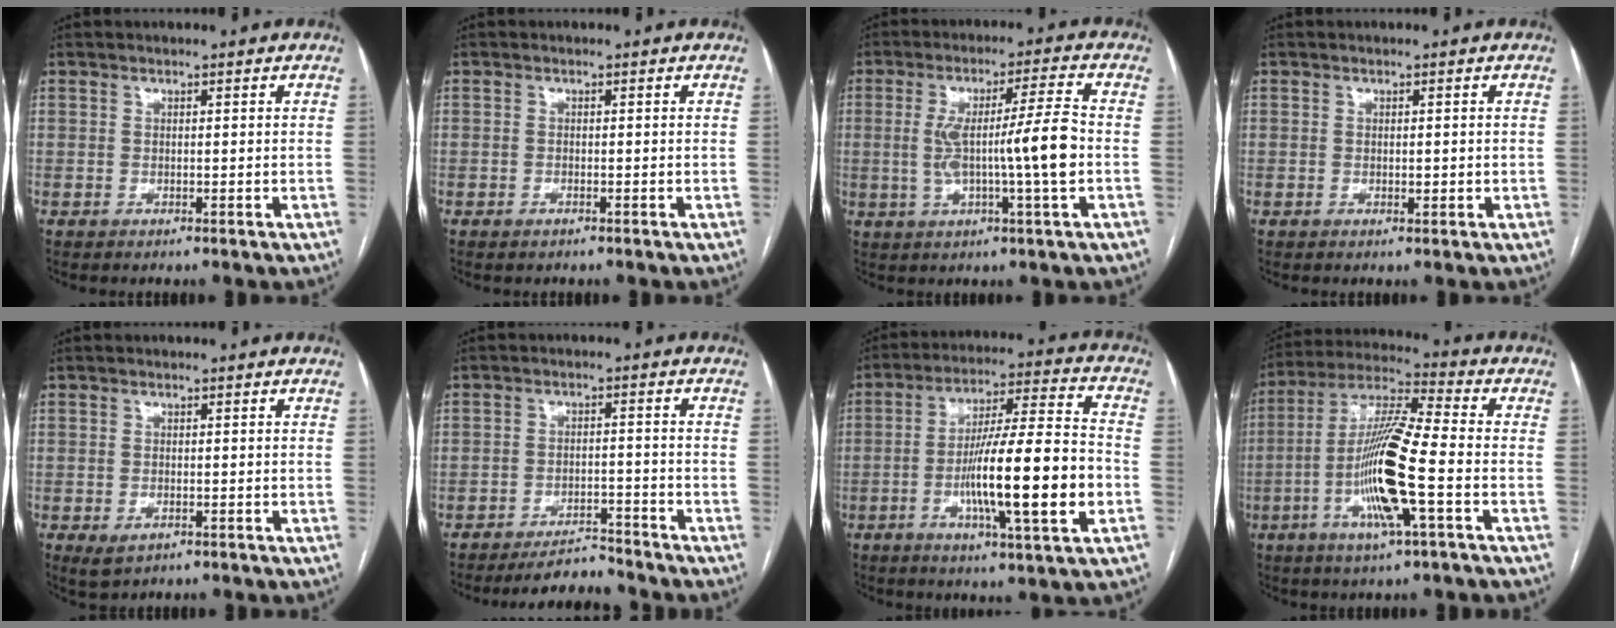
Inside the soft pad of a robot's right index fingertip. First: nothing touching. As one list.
[{"total": 0.7, "force": [-0.5, 0.2, 0.4], "torque": [-0.010, -0.001, -0.005]}, {"total": 10.8, "force": [-0.8, -0.6, 10.7], "torque": [-0.189, 0.008, -0.012]}, {"total": 0.9, "force": [0.0, 0.5, 0.7], "torque": [-0.008, -0.001, 0.002]}, {"total": 2.5, "force": [-1.1, 1.4, 1.8], "torque": [-0.036, -0.004, -0.007]}, {"total": 5.1, "force": [-5.0, 0.8, 0.4], "torque": [-0.002, -0.001, -0.080]}, {"total": 17.6, "force": [-4.2, 0.9, 17.1], "torque": [-0.286, -0.002, -0.068]}, {"total": 14.7, "force": [-4.0, 0.7, 14.1], "torque": [-0.281, -0.005, -0.080]}]